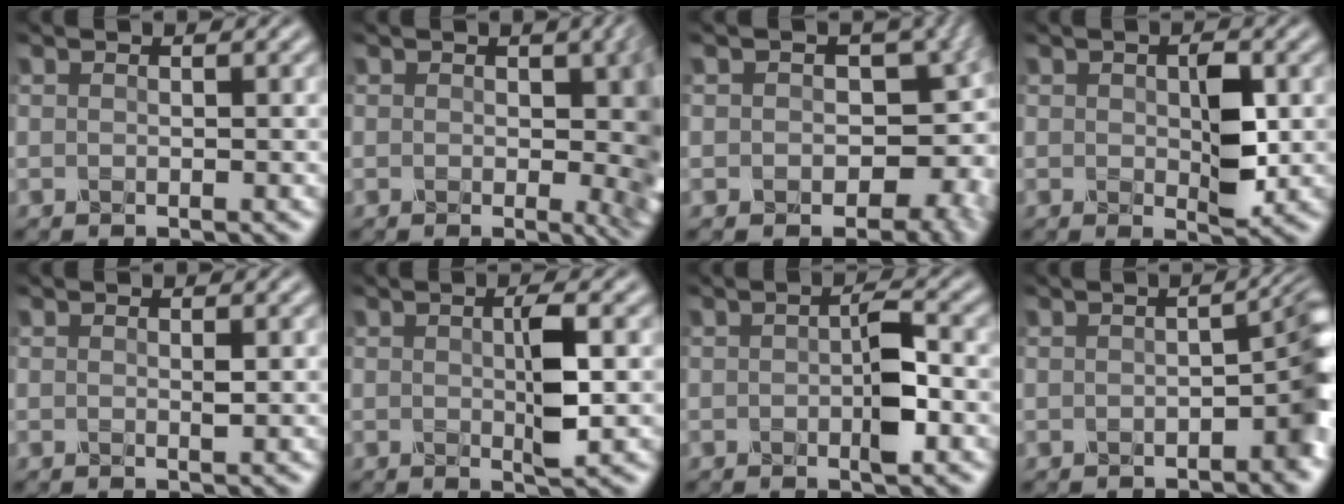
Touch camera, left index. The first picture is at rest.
{"total": 7.0, "force": [0.1, 3.5, 6.0], "torque": [-0.049, -0.002, 0.001]}
{"total": 8.6, "force": [-0.5, 6.4, 5.6], "torque": [-0.040, -0.010, 0.001]}
{"total": 3.7, "force": [0.1, 1.8, 3.2], "torque": [-0.053, -0.005, 0.006]}
{"total": 0.5, "force": [0.1, 0.0, 0.5], "torque": [-0.009, -0.001, 0.000]}
{"total": 3.2, "force": [0.2, 0.6, 3.2], "torque": [-0.057, -0.001, 0.004]}
{"total": 3.1, "force": [-0.5, 0.9, 2.9], "torque": [-0.047, 0.000, -0.010]}
{"total": 5.0, "force": [-1.1, 2.2, 4.4], "torque": [-0.040, 0.006, -0.016]}